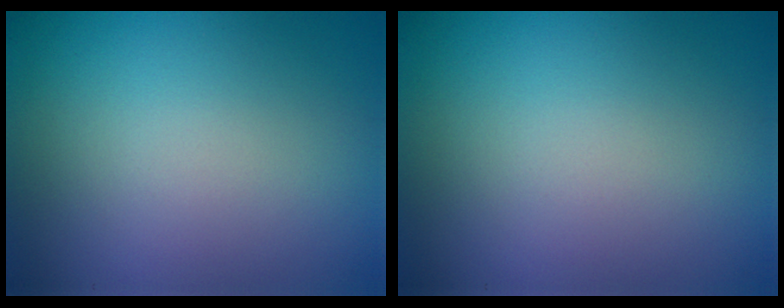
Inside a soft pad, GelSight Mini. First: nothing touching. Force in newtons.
{"total": 0.0}